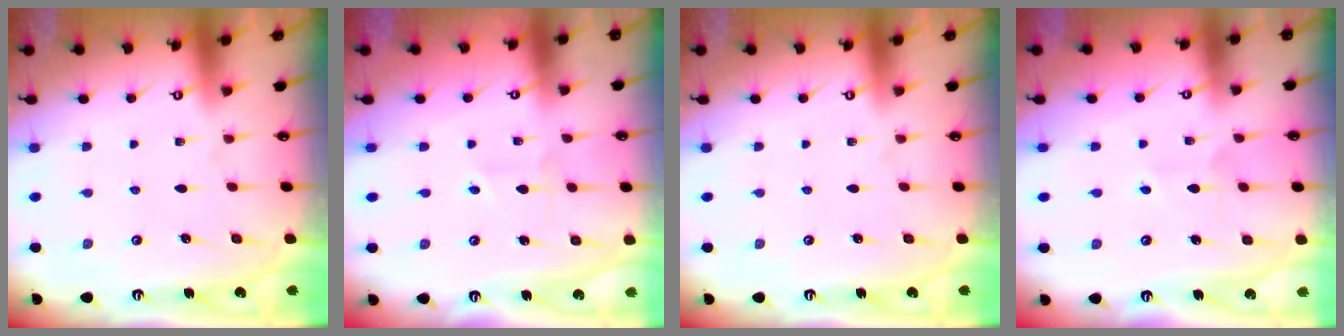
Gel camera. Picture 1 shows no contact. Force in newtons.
{"total": 1.9, "press": 1.7, "slide": 1.0}
{"total": 0.0}
{"total": 4.5, "press": 4.5, "slide": 0.5}